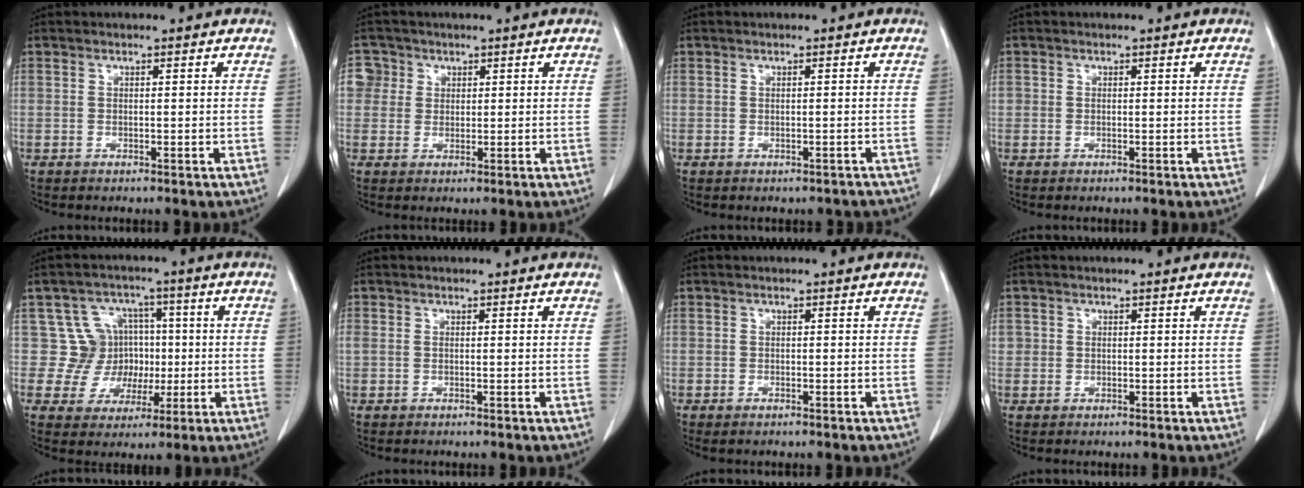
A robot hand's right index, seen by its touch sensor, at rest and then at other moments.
{"total": 3.5, "force": [1.0, 3.3, 0.0], "torque": [0.012, 0.009, 0.017]}
{"total": 2.5, "force": [-2.1, 1.2, 0.6], "torque": [0.000, 0.012, -0.022]}
{"total": 0.8, "force": [0.0, 0.8, 0.3], "torque": [-0.001, 0.008, 0.001]}
{"total": 8.1, "force": [0.4, 8.1, 1.0], "torque": [0.002, 0.035, 0.016]}
{"total": 1.1, "force": [0.0, 0.8, 0.8], "torque": [-0.029, 0.011, 0.004]}
{"total": 0.9, "force": [-0.6, 0.3, 0.5], "torque": [-0.013, -0.002, -0.005]}
{"total": 1.3, "force": [0.2, 1.3, 0.3], "torque": [0.005, 0.005, 0.002]}